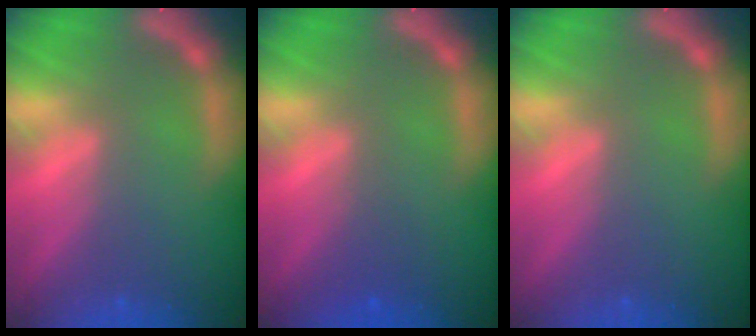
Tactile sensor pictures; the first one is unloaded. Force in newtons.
{"total": 1.5}
{"total": 0.0}